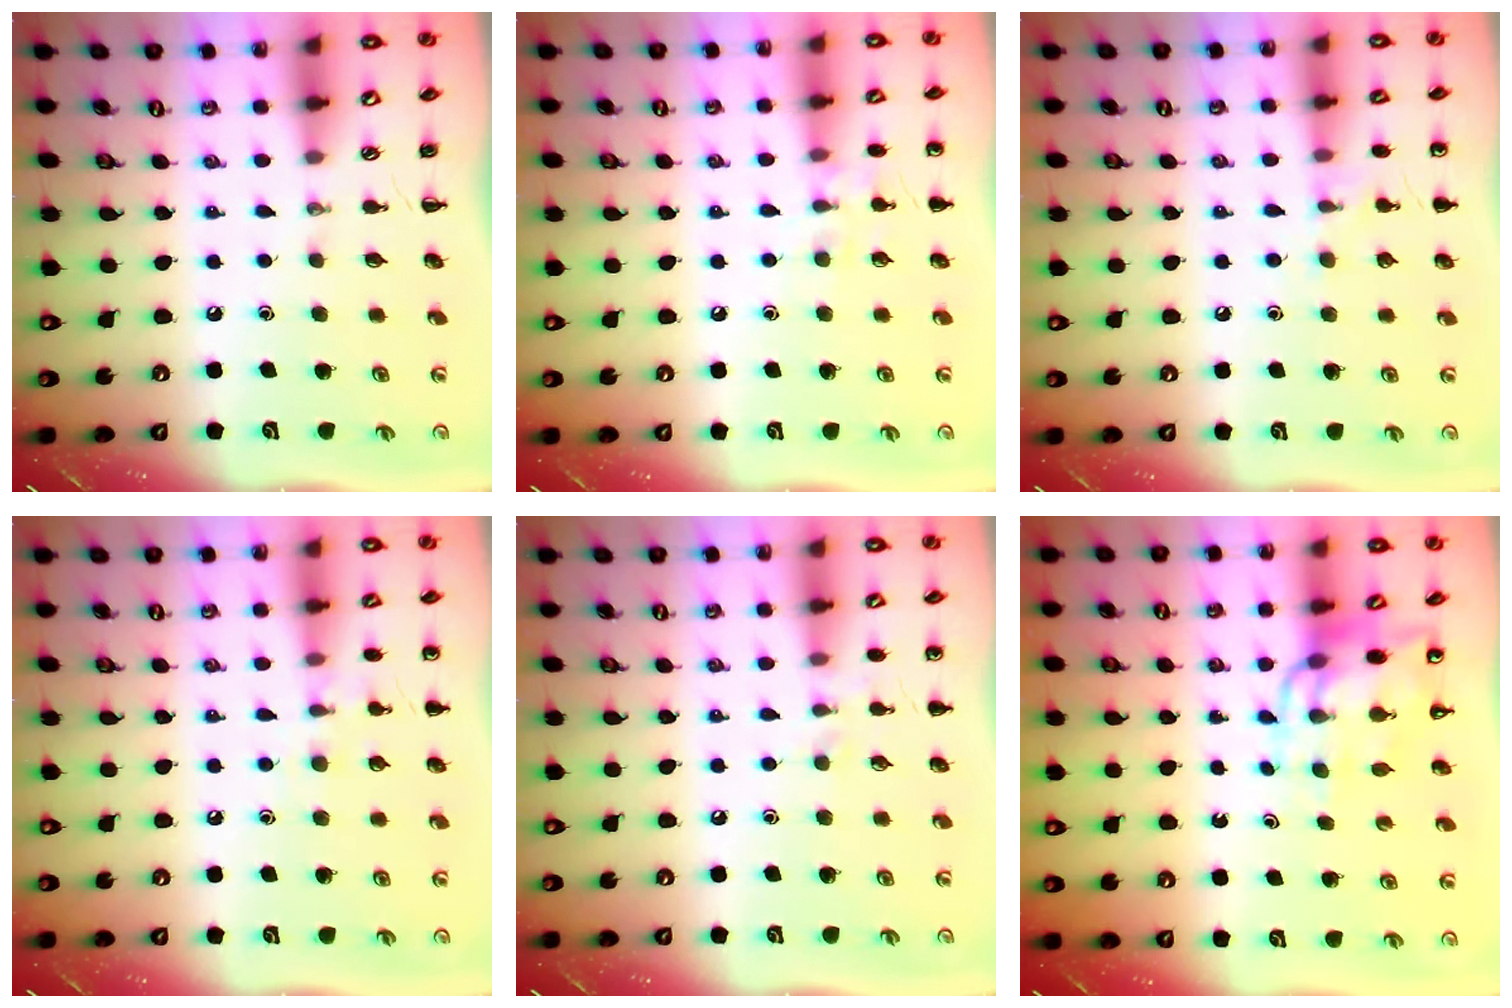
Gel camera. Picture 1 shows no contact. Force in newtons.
{"total": 7.4, "press": 7.1, "slide": 2.1}
{"total": 7.4, "press": 7.2, "slide": 1.6}
{"total": 7.5, "press": 7.2, "slide": 1.9}
{"total": 5.6, "press": 5.4, "slide": 1.6}
{"total": 11.3, "press": 10.8, "slide": 3.2}